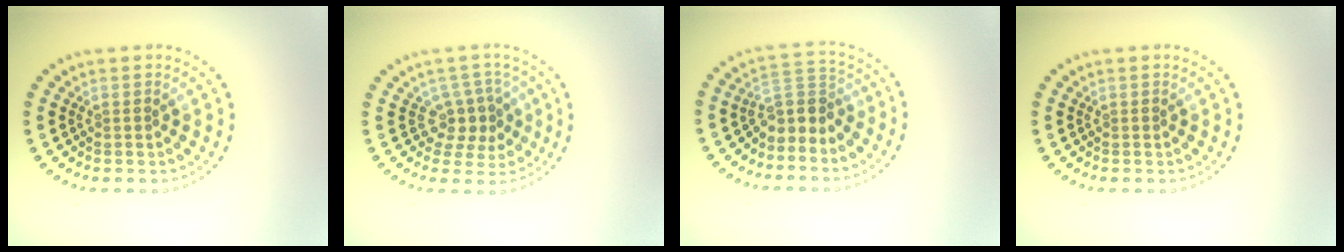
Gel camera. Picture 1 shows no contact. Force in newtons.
{"total": 2.8, "press": 2.0, "slide": 1.9}
{"total": 2.9, "press": 2.5, "slide": 1.6}
{"total": 0.0}